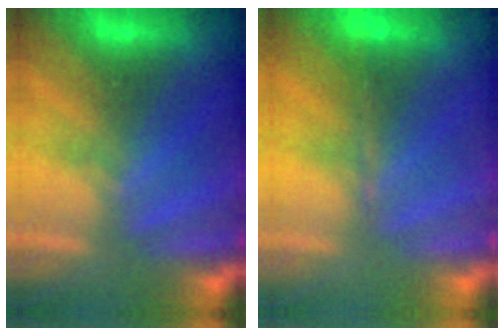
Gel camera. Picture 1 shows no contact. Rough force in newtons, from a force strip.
{"total": 1.7}